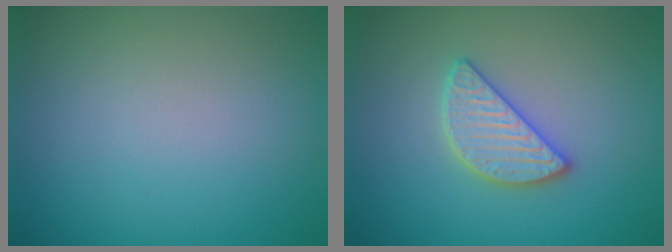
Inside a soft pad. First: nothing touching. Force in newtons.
{"total": 3.0, "press": 3.0, "slide": 0.2}